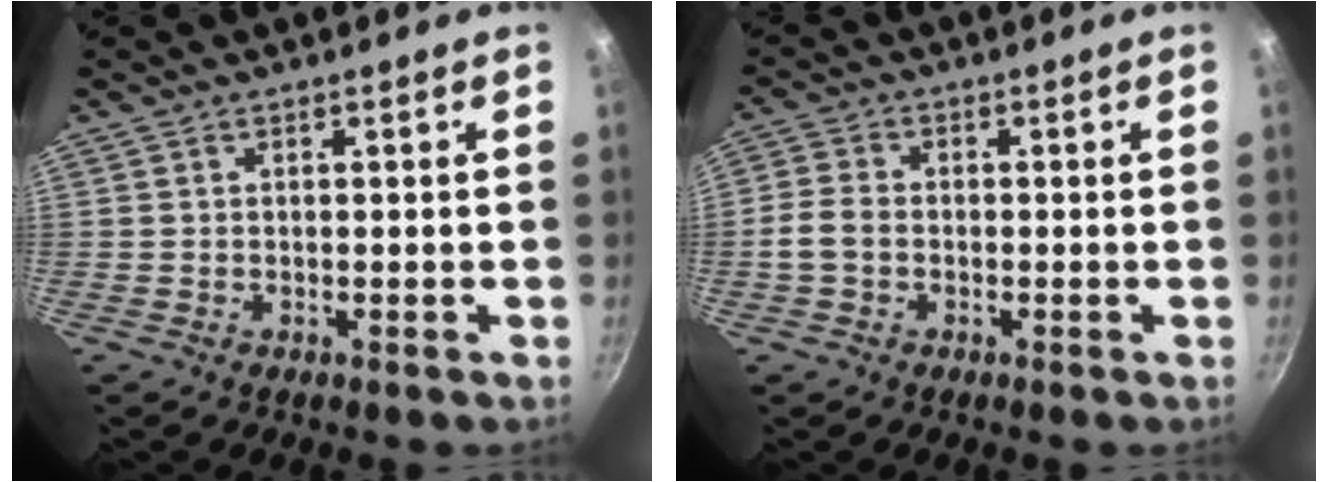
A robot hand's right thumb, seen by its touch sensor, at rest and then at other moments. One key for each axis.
{"total": 4.3, "fx": -1.0, "fy": 3.1, "fz": 2.8, "tx": -0.059, "ty": 0.016, "tz": -0.029}